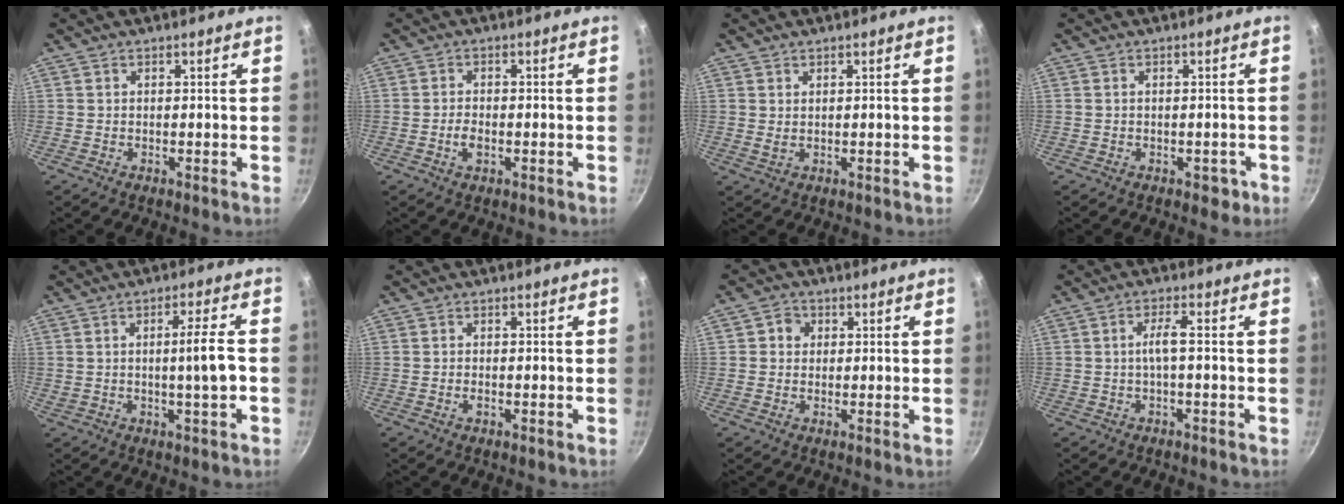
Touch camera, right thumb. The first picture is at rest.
{"total": 2.9, "force": [-0.9, 1.6, 2.3], "torque": [-0.045, 0.006, -0.019]}
{"total": 1.1, "force": [0.6, 0.5, 0.8], "torque": [-0.011, -0.010, 0.011]}
{"total": 2.8, "force": [-1.0, 1.8, 1.8], "torque": [-0.004, 0.018, -0.003]}
{"total": 6.3, "force": [-0.8, 0.3, 6.2], "torque": [-0.097, 0.011, -0.008]}
{"total": 1.2, "force": [-0.4, 0.6, 0.9], "torque": [-0.021, 0.003, -0.009]}
{"total": 3.2, "force": [0.6, 3.0, 1.1], "torque": [0.004, 0.001, 0.003]}
{"total": 3.2, "force": [-0.5, 0.4, 3.1], "torque": [-0.068, 0.014, -0.009]}